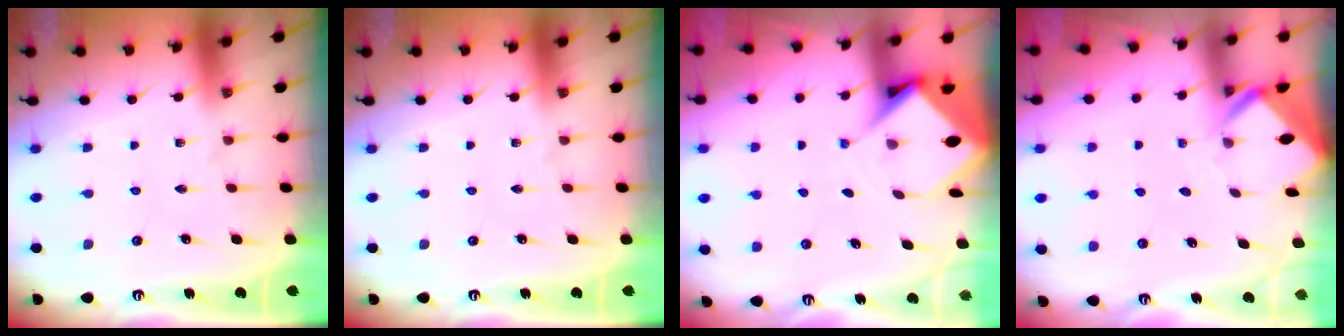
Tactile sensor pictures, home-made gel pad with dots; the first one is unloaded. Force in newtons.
{"total": 0.0}
{"total": 6.2, "press": 6.2, "slide": 0.5}
{"total": 2.8, "press": 2.8, "slide": 0.2}